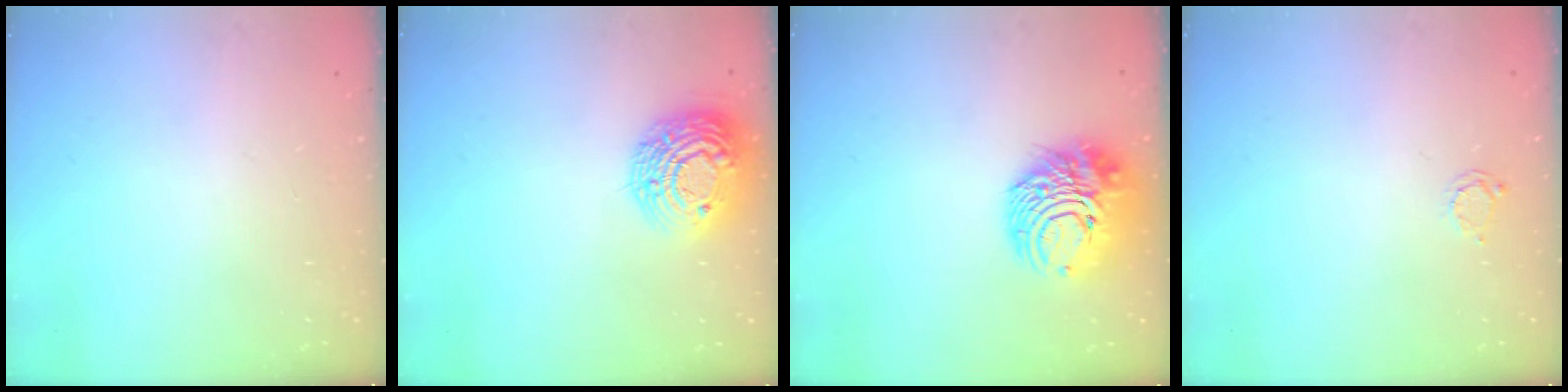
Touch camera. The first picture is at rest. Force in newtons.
{"total": 15.1, "press": 15.0, "slide": 1.0}
{"total": 12.6, "press": 12.5, "slide": 1.5}
{"total": 2.8, "press": 2.8, "slide": 0.3}